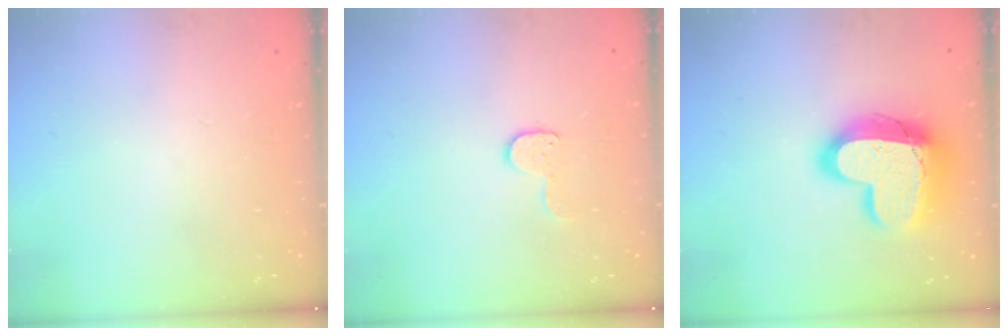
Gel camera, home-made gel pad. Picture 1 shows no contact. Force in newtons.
{"total": 6.7, "press": 6.7, "slide": 0.4}
{"total": 20.3, "press": 20.3, "slide": 1.5}